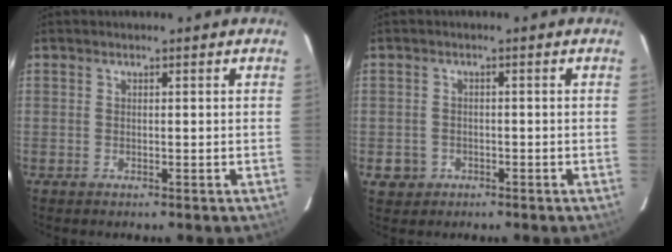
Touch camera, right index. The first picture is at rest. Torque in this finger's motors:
{"motor_torque": [-0.10, 0.11, -0.58, -0.21]}